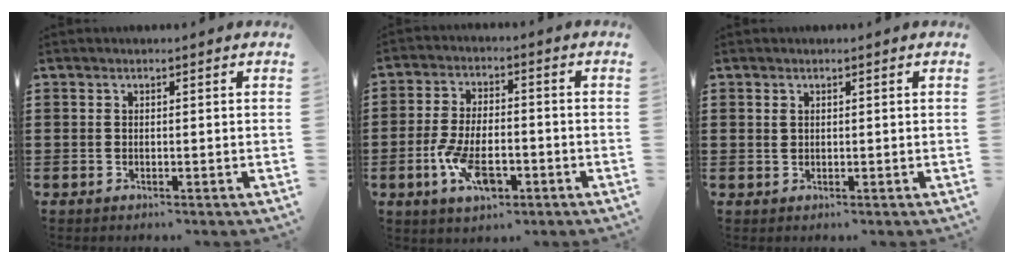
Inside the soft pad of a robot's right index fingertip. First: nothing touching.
{"total": 7.8, "force": [-3.0, 3.7, 6.1], "torque": [-0.133, 0.000, -0.057]}
{"total": 0.8, "force": [0.4, 0.6, 0.3], "torque": [-0.009, 0.004, 0.008]}